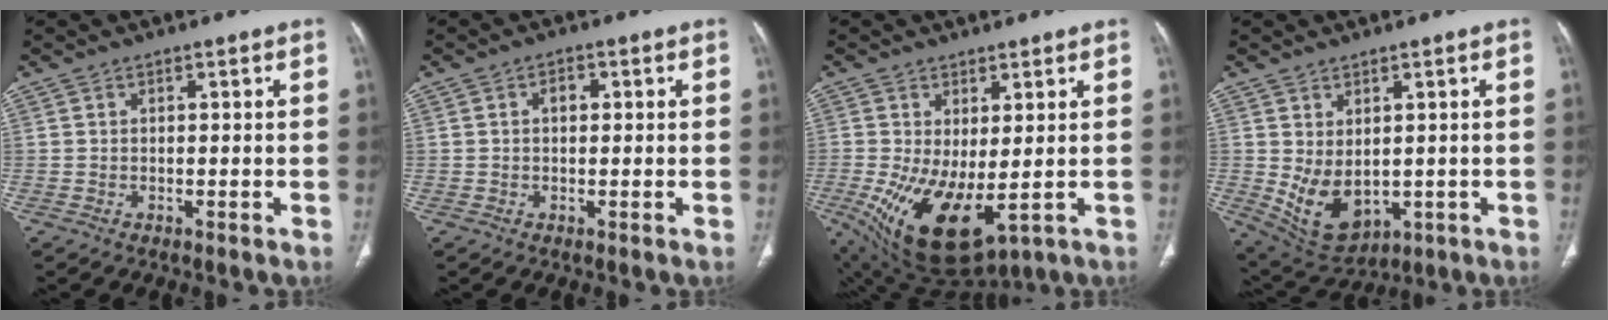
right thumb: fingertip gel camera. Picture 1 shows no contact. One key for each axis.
{"total": 2.0, "fx": 0.3, "fy": 1.4, "fz": 1.4, "tx": -0.019, "ty": 0.009, "tz": 0.004}
{"total": 13.4, "fx": -2.4, "fy": 6.0, "fz": 11.7, "tx": -0.218, "ty": -0.024, "tz": -0.012}
{"total": 9.3, "fx": -0.4, "fy": 5.9, "fz": 7.1, "tx": -0.112, "ty": -0.009, "tz": 0.024}